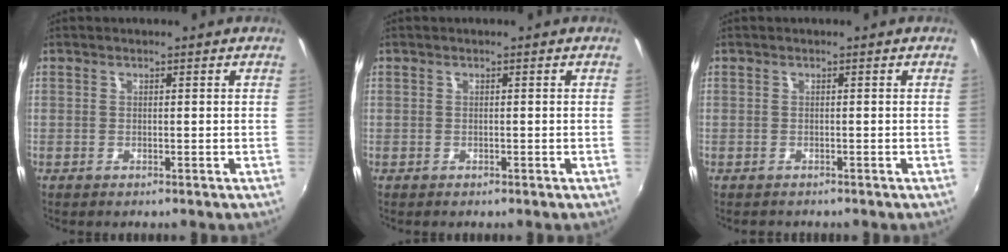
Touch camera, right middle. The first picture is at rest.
{"total": 0.6, "force": [-0.4, 0.5, 0.0], "torque": [0.002, -0.002, -0.006]}
{"total": 0.8, "force": [-0.7, 0.4, -0.1], "torque": [-0.003, -0.001, -0.011]}